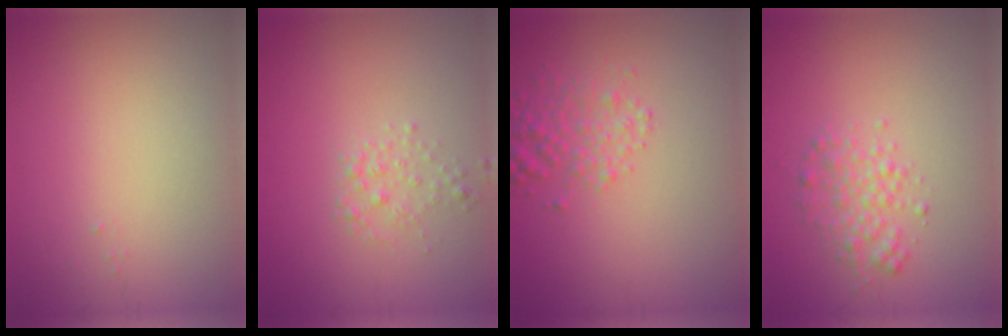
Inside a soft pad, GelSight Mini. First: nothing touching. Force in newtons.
{"total": 1.3, "press": 1.3, "slide": 0.0}
{"total": 2.6, "press": 2.6, "slide": 0.1}
{"total": 2.2, "press": 2.2, "slide": 0.0}